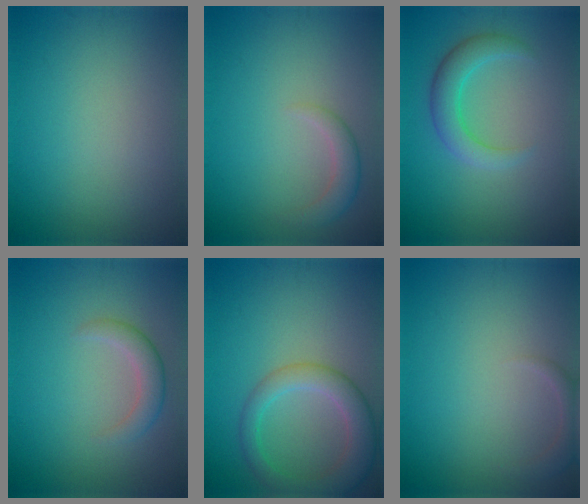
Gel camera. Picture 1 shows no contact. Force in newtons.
{"total": 2.1, "press": 2.1, "slide": 0.2}
{"total": 3.2, "press": 3.2, "slide": 0.2}
{"total": 2.3, "press": 2.3, "slide": 0.1}
{"total": 4.6, "press": 4.6, "slide": 0.2}
{"total": 1.5, "press": 1.5, "slide": 0.2}